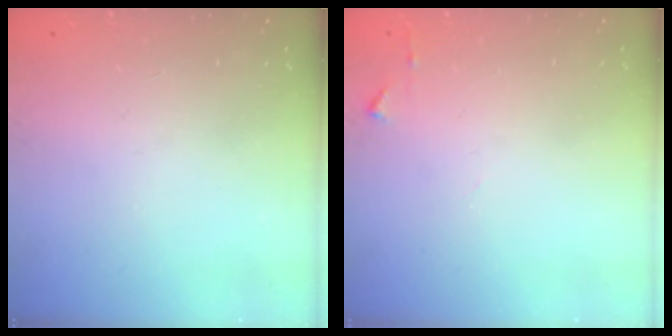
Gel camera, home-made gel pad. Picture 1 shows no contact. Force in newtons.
{"total": 5.1, "press": 5.1, "slide": 0.6}